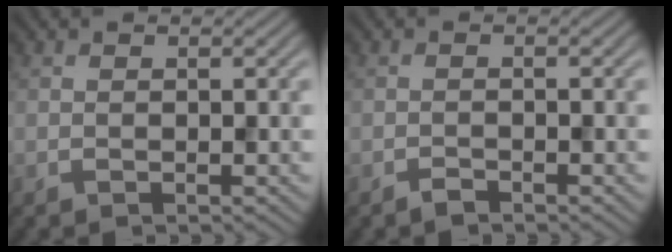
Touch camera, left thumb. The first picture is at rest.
{"total": 1.0, "force": [-0.9, 0.3, 0.4], "torque": [-0.006, 0.001, -0.018]}